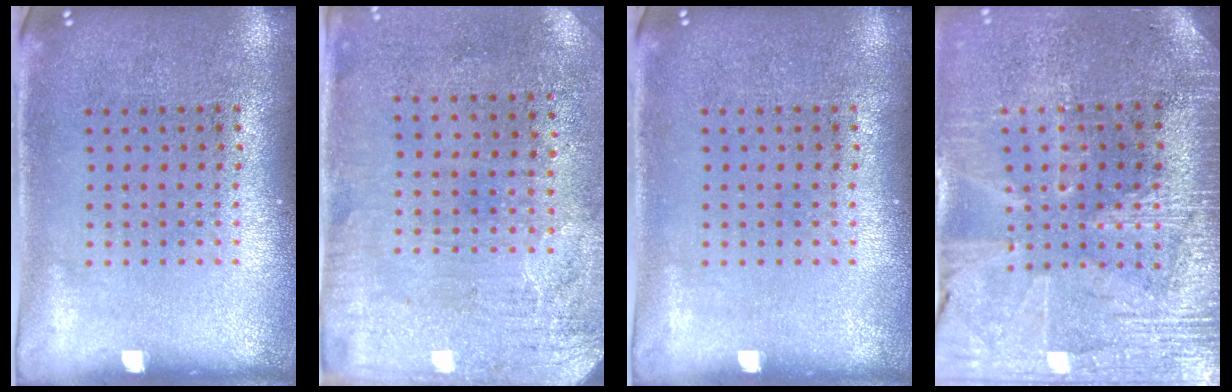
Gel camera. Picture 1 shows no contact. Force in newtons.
{"total": 3.5, "press": 2.8, "slide": 2.0}
{"total": 0.0}
{"total": 3.5, "press": 3.3, "slide": 1.2}